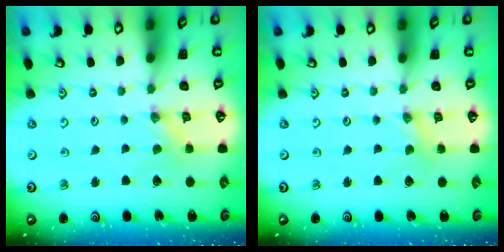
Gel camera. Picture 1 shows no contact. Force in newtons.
{"total": 0.0}